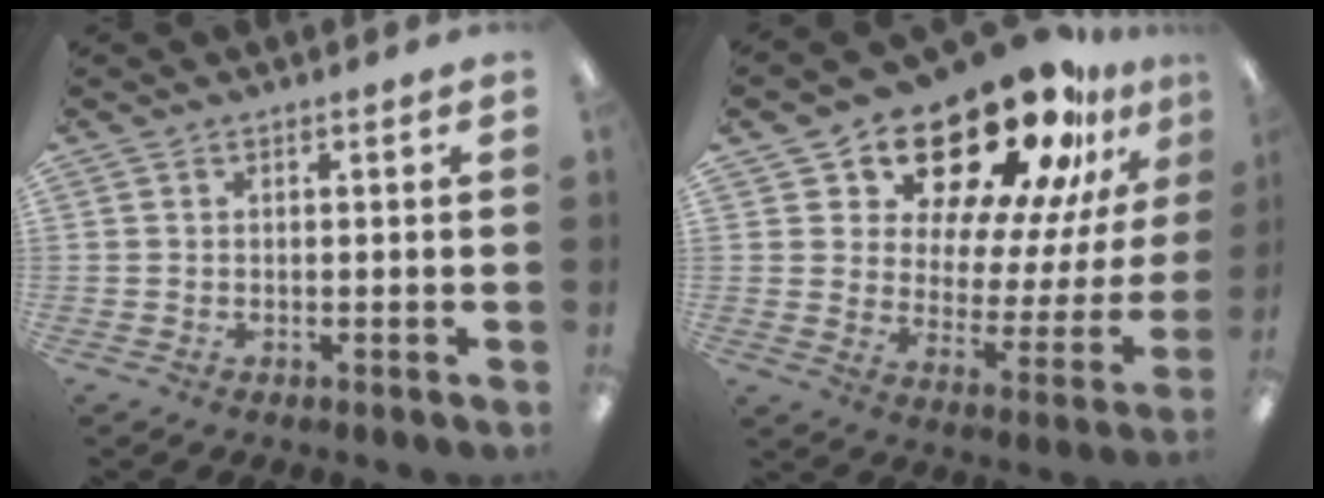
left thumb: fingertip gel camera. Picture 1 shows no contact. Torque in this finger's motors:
{"motor_torque": [1.78, 1.93, 1.72, -1.05, 0.11]}